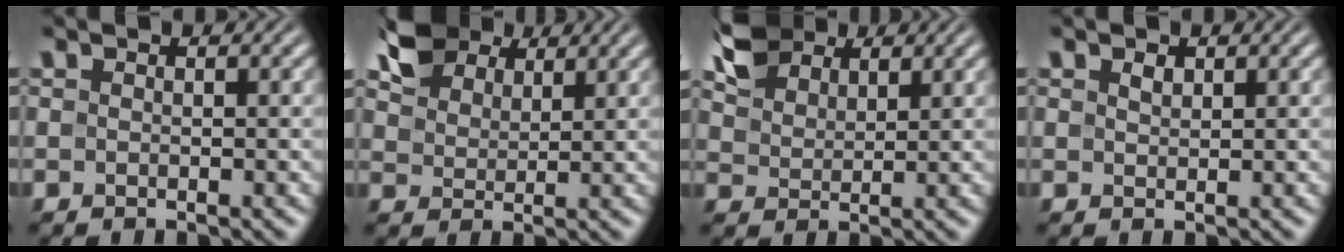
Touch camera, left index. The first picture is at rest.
{"total": 5.1, "force": [3.8, 2.7, 1.9], "torque": [-0.054, 0.013, 0.073]}
{"total": 4.5, "force": [3.3, 2.4, 1.8], "torque": [-0.047, 0.009, 0.065]}
{"total": 0.9, "force": [0.6, 0.5, 0.4], "torque": [-0.009, 0.000, 0.012]}